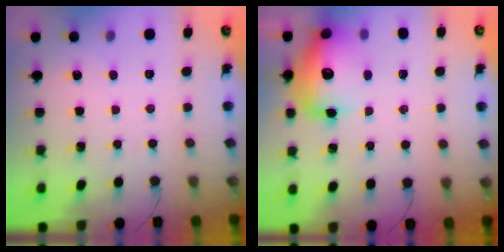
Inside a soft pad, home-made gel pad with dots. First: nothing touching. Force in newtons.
{"total": 16.8, "press": 16.3, "slide": 3.9}